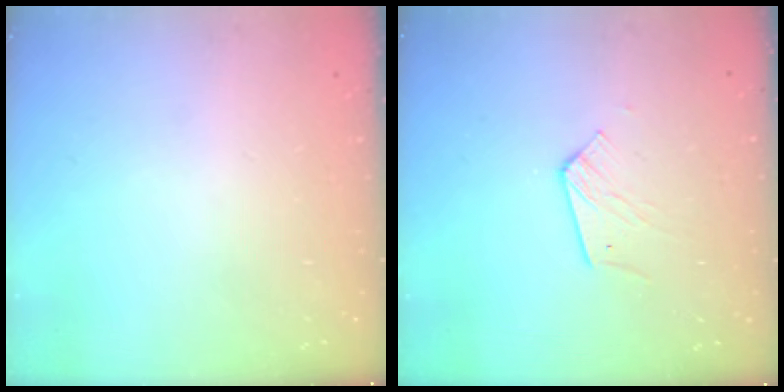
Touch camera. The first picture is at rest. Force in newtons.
{"total": 5.4, "press": 5.4, "slide": 0.5}